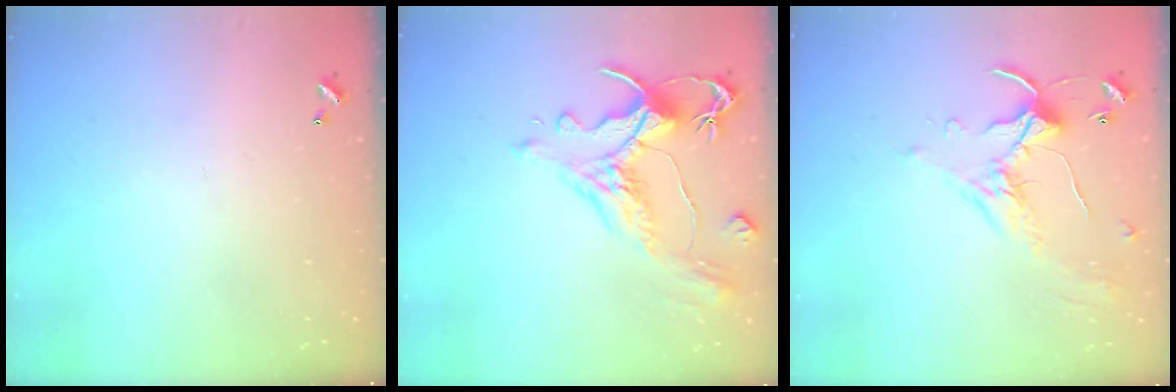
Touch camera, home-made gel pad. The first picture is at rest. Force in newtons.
{"total": 1.6, "press": 0.3, "slide": 1.5}
{"total": 1.2, "press": 0.6, "slide": 1.1}